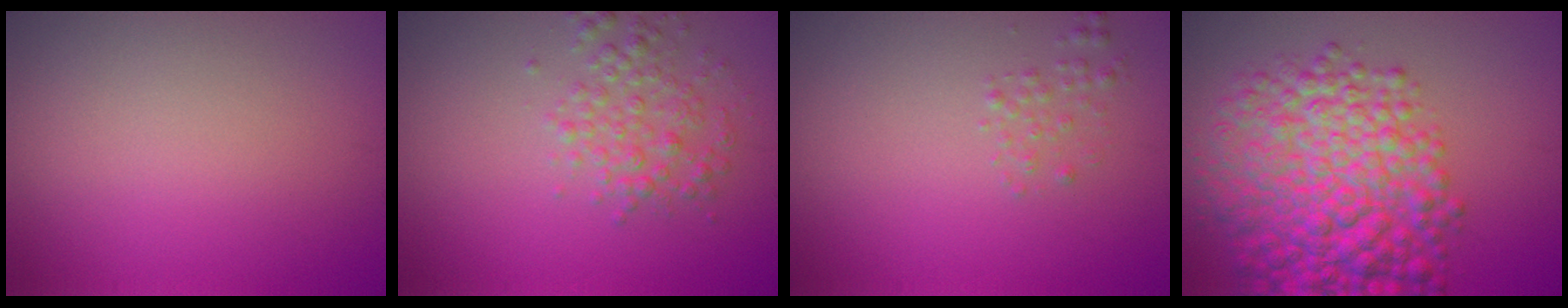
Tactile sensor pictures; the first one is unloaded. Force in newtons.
{"total": 2.8, "press": 2.8, "slide": 0.0}
{"total": 1.0, "press": 1.0, "slide": 0.1}
{"total": 9.6, "press": 9.6, "slide": 0.3}